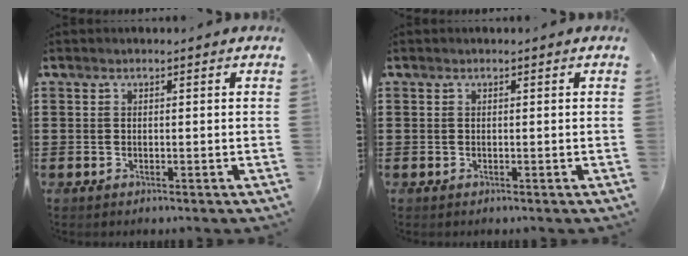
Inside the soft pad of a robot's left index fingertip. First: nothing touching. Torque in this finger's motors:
{"motor_torque": [0.03, 0.00, -0.02, -0.01]}